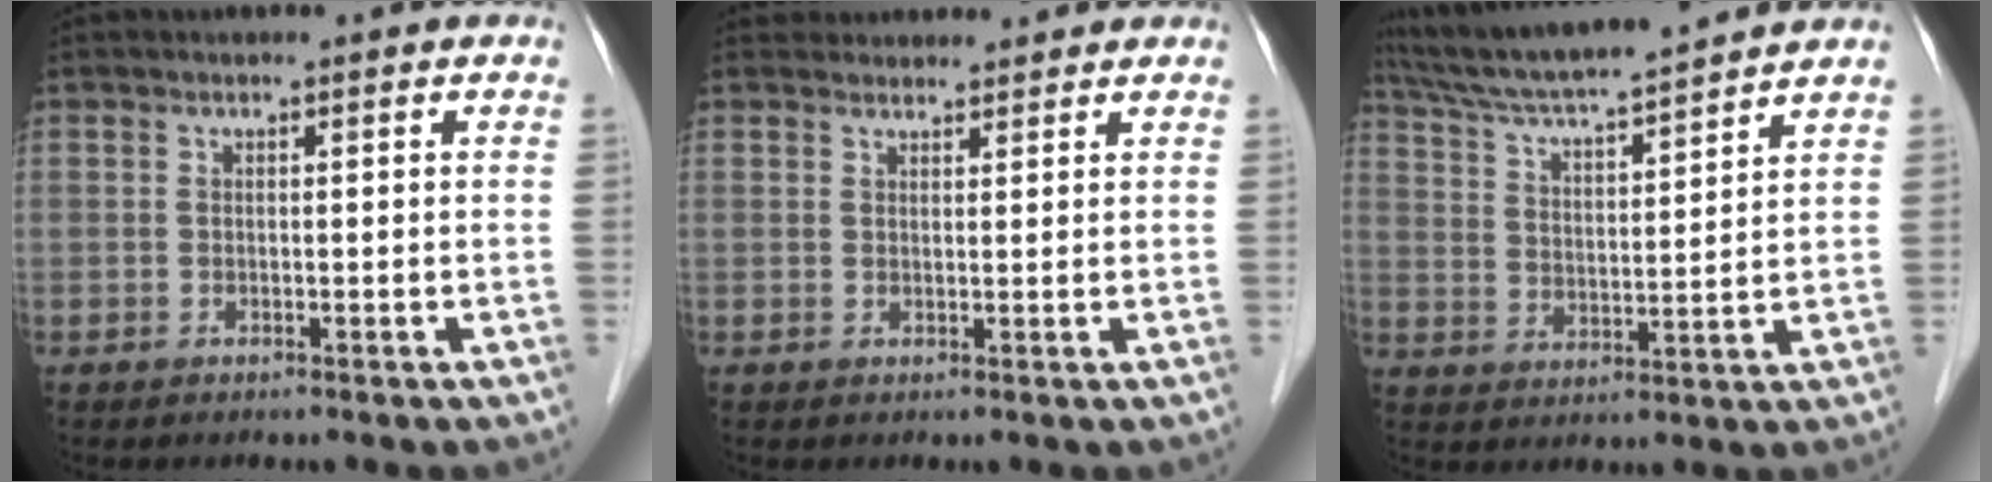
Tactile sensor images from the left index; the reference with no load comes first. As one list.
[{"total": 4.0, "force": [3.8, 1.2, 0.0], "torque": [0.003, 0.023, 0.050]}, {"total": 14.7, "force": [13.4, -0.5, 6.1], "torque": [-0.115, 0.015, 0.220]}]